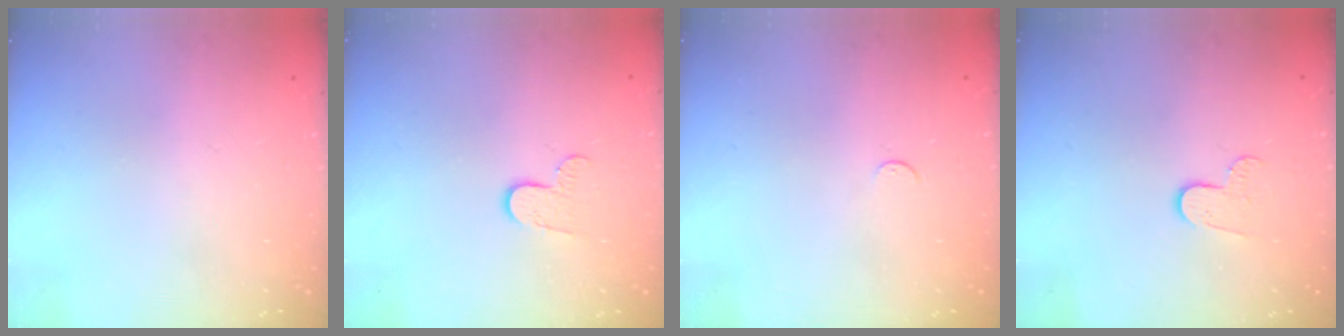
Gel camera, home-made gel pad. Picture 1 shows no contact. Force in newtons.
{"total": 6.9, "press": 6.9, "slide": 0.7}
{"total": 2.7, "press": 2.7, "slide": 0.4}
{"total": 6.2, "press": 6.1, "slide": 0.5}